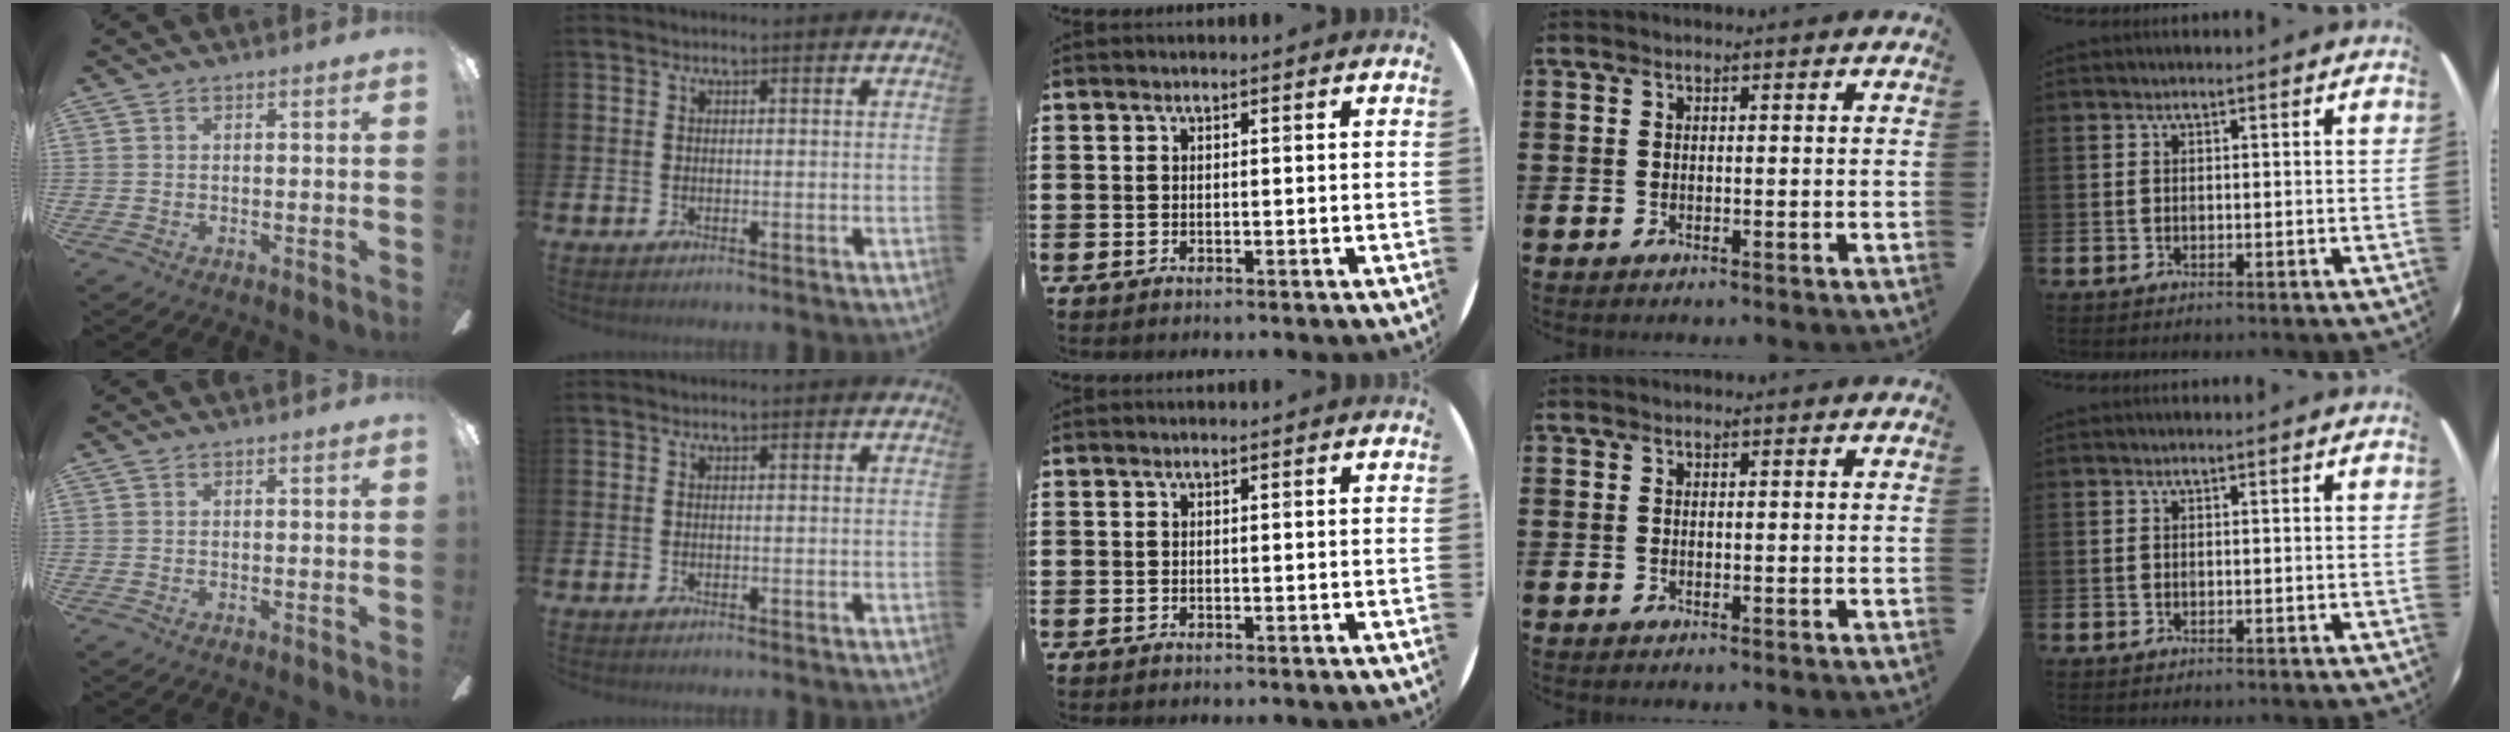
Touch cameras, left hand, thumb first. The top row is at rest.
{}